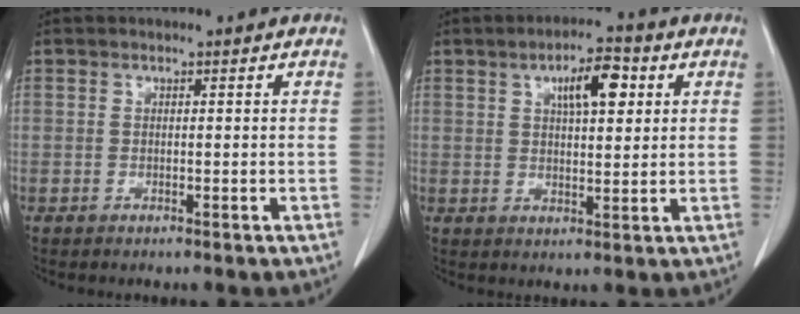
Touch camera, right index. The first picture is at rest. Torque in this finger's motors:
{"motor_torque": [0.87, 0.34, 0.31, 0.10]}